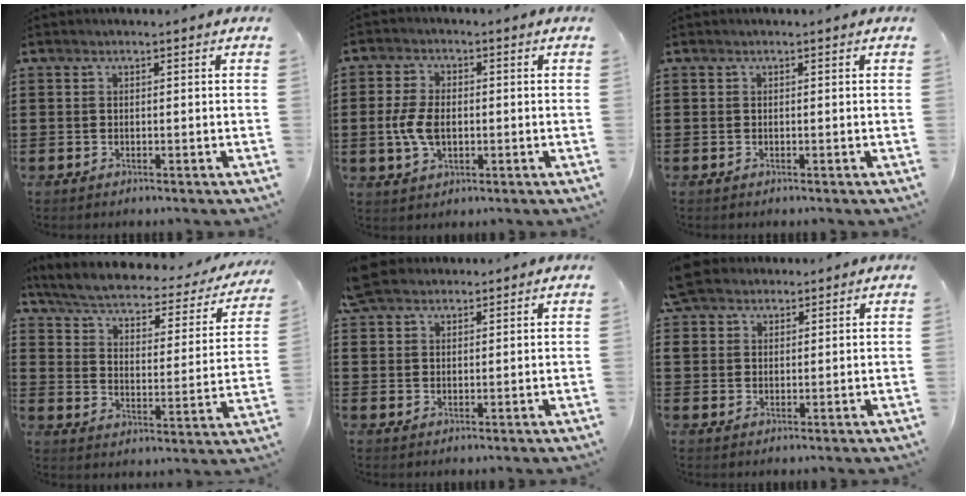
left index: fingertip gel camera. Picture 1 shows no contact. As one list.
[{"total": 6.0, "force": [-0.5, 3.5, 4.8], "torque": [-0.118, -0.001, -0.016]}, {"total": 0.0}, {"total": 3.8, "force": [2.9, 0.9, 2.3], "torque": [-0.061, -0.026, 0.042]}, {"total": 4.4, "force": [3.9, 1.9, 0.9], "torque": [-0.032, 0.001, 0.077]}, {"total": 5.0, "force": [4.1, 2.6, 0.9], "torque": [-0.037, 0.003, 0.080]}]